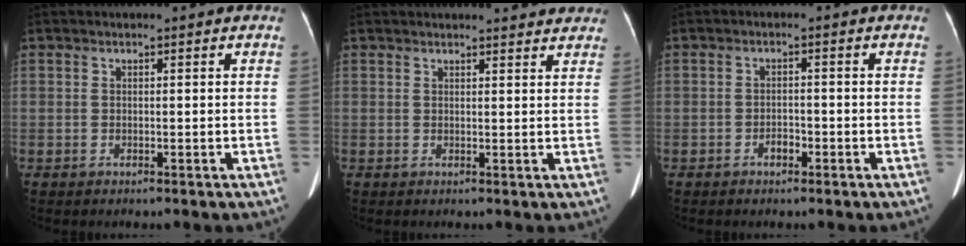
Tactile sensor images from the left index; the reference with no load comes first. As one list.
[{"total": 8.2, "force": [7.7, 1.4, 2.2], "torque": [-0.015, 0.005, 0.071]}, {"total": 1.7, "force": [-1.1, 0.9, 0.9], "torque": [-0.014, 0.004, -0.017]}]